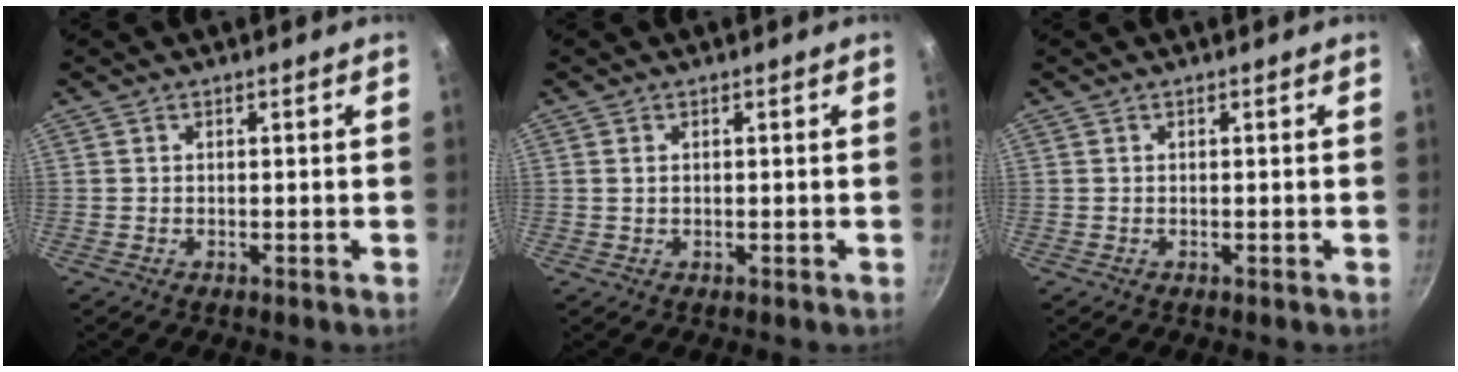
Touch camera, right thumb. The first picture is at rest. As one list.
[{"total": 0.8, "force": [0.2, 0.5, 0.6], "torque": [-0.009, 0.002, 0.004]}, {"total": 0.0}]